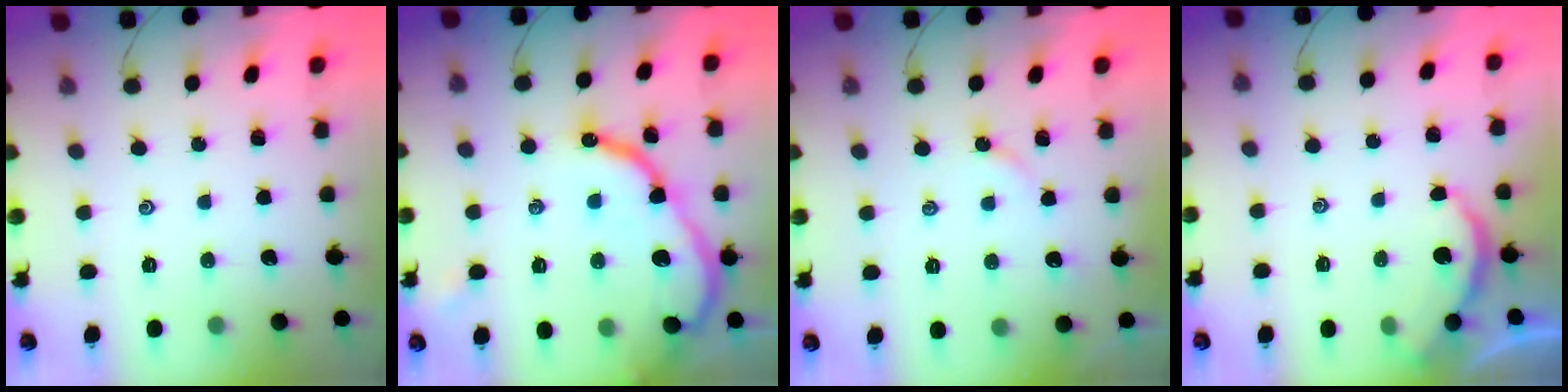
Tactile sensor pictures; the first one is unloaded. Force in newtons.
{"total": 15.1, "press": 15.1, "slide": 1.6}
{"total": 3.2, "press": 3.1, "slide": 0.5}
{"total": 2.6, "press": 2.6, "slide": 0.2}